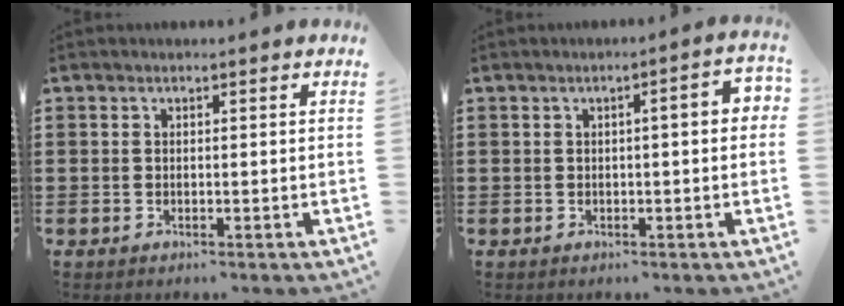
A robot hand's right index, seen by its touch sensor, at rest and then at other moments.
{"total": 2.7, "force": [-0.1, 0.3, 2.7], "torque": [-0.037, -0.001, -0.005]}